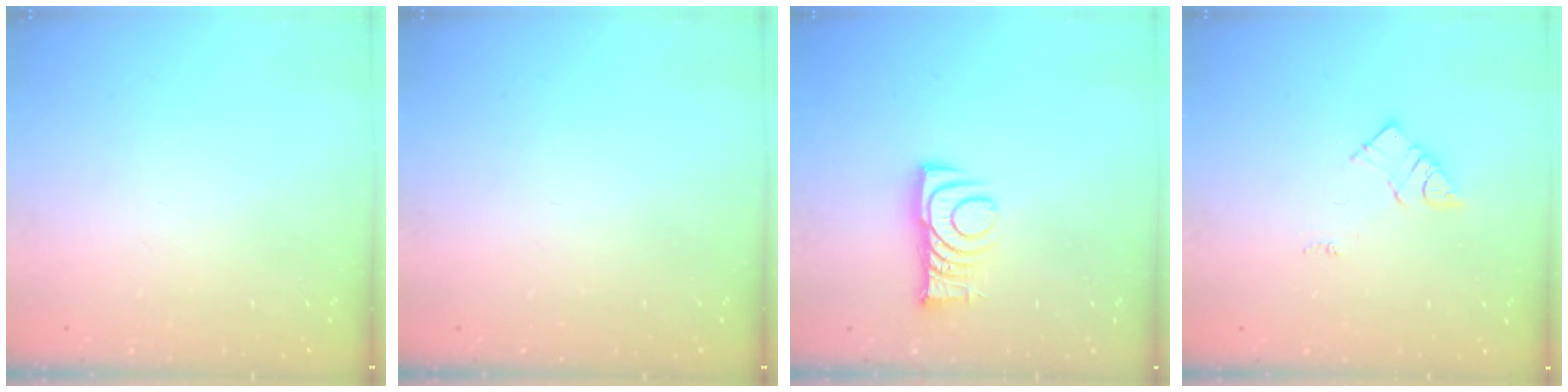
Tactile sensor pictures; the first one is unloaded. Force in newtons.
{"total": 0.0}
{"total": 8.1, "press": 8.1, "slide": 0.9}
{"total": 7.4, "press": 7.4, "slide": 0.2}